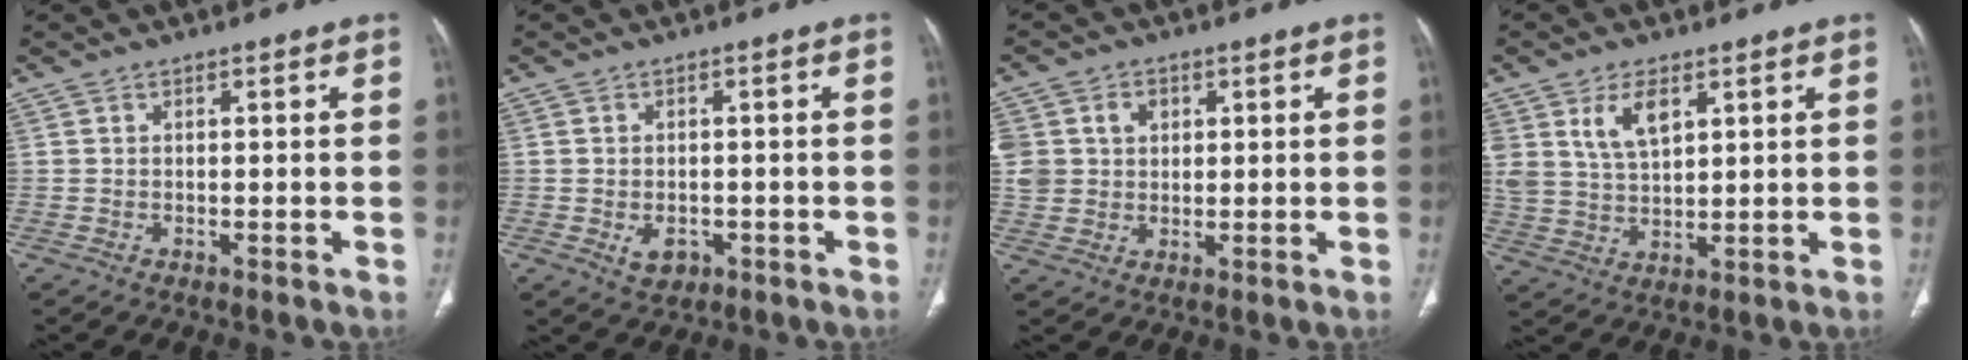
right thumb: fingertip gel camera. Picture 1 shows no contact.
{"total": 3.5, "force": [-1.2, 2.6, 2.1], "torque": [-0.027, 0.003, -0.008]}
{"total": 9.3, "force": [2.4, 7.9, 4.3], "torque": [-0.082, 0.003, 0.050]}
{"total": 7.5, "force": [3.6, 4.0, 5.2], "torque": [-0.090, -0.018, 0.078]}